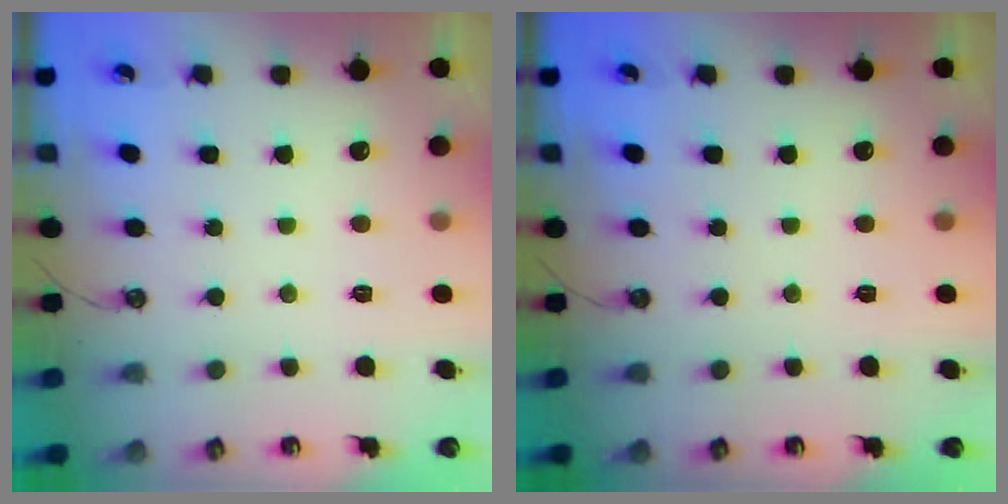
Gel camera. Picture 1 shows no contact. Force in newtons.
{"total": 0.0}